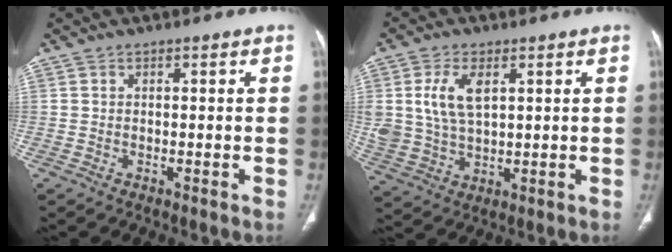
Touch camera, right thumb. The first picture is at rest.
{"total": 9.6, "force": [2.9, 5.6, 7.3], "torque": [-0.147, -0.007, 0.064]}